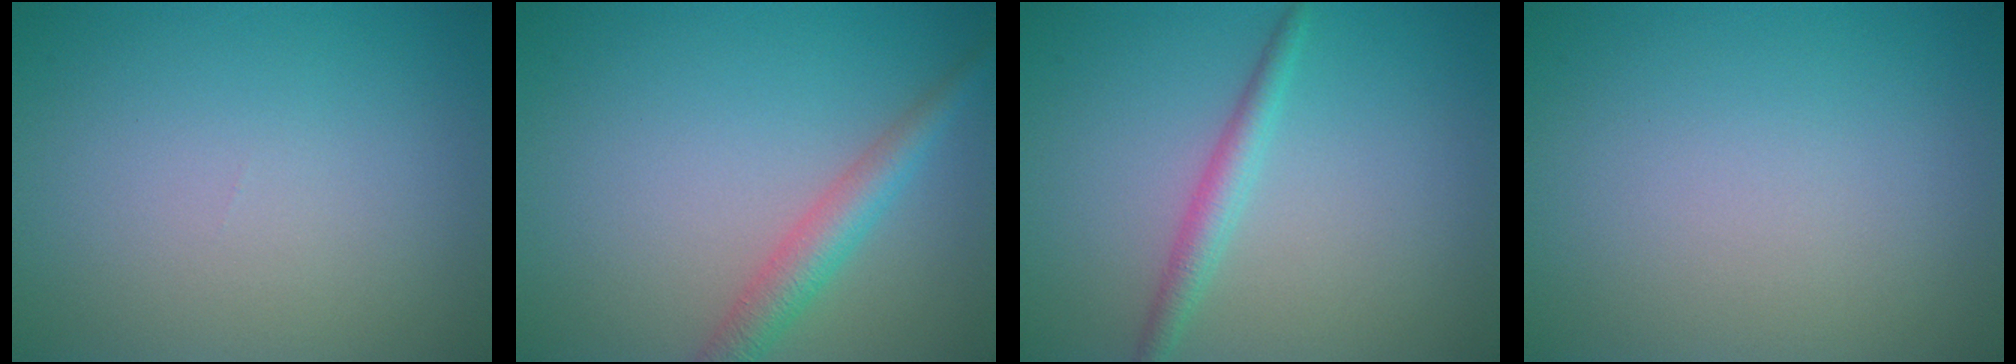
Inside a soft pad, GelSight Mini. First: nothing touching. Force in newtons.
{"total": 3.1, "press": 3.1, "slide": 0.1}
{"total": 2.2, "press": 2.1, "slide": 0.0}
{"total": 0.0}